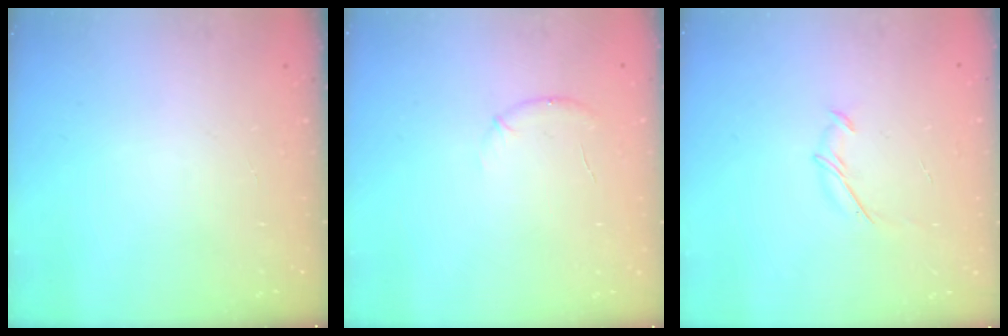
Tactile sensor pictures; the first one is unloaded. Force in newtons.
{"total": 5.8, "press": 5.4, "slide": 2.2}
{"total": 5.4, "press": 5.4, "slide": 1.0}